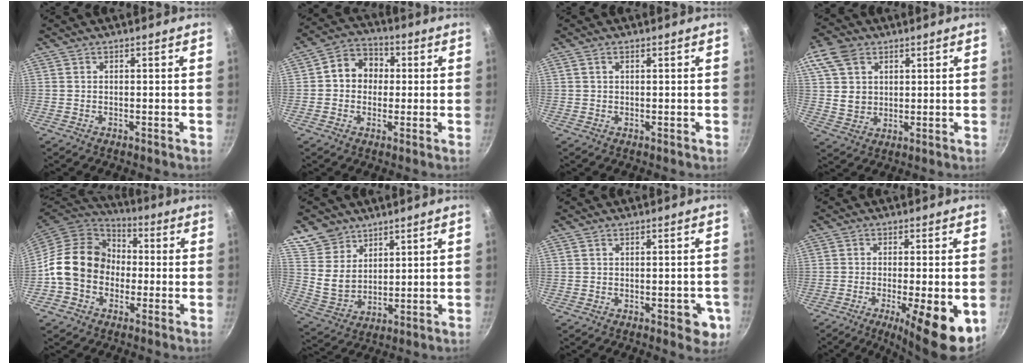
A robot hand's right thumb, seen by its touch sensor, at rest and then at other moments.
{"total": 8.4, "force": [0.6, 7.2, 4.2], "torque": [-0.032, 0.020, -0.008]}
{"total": 1.0, "force": [0.4, 0.5, 0.7], "torque": [-0.011, 0.004, 0.008]}
{"total": 10.1, "force": [4.3, 7.6, 5.0], "torque": [-0.072, -0.012, 0.079]}
{"total": 15.2, "force": [-1.6, 12.6, 8.2], "torque": [-0.102, 0.039, -0.043]}
{"total": 9.4, "force": [6.2, 6.5, 2.6], "torque": [-0.022, -0.026, 0.130]}
{"total": 5.5, "force": [-1.7, 2.5, 4.6], "torque": [-0.030, 0.007, -0.019]}
{"total": 13.4, "force": [-4.6, 3.5, 12.1], "torque": [-0.170, 0.001, -0.065]}